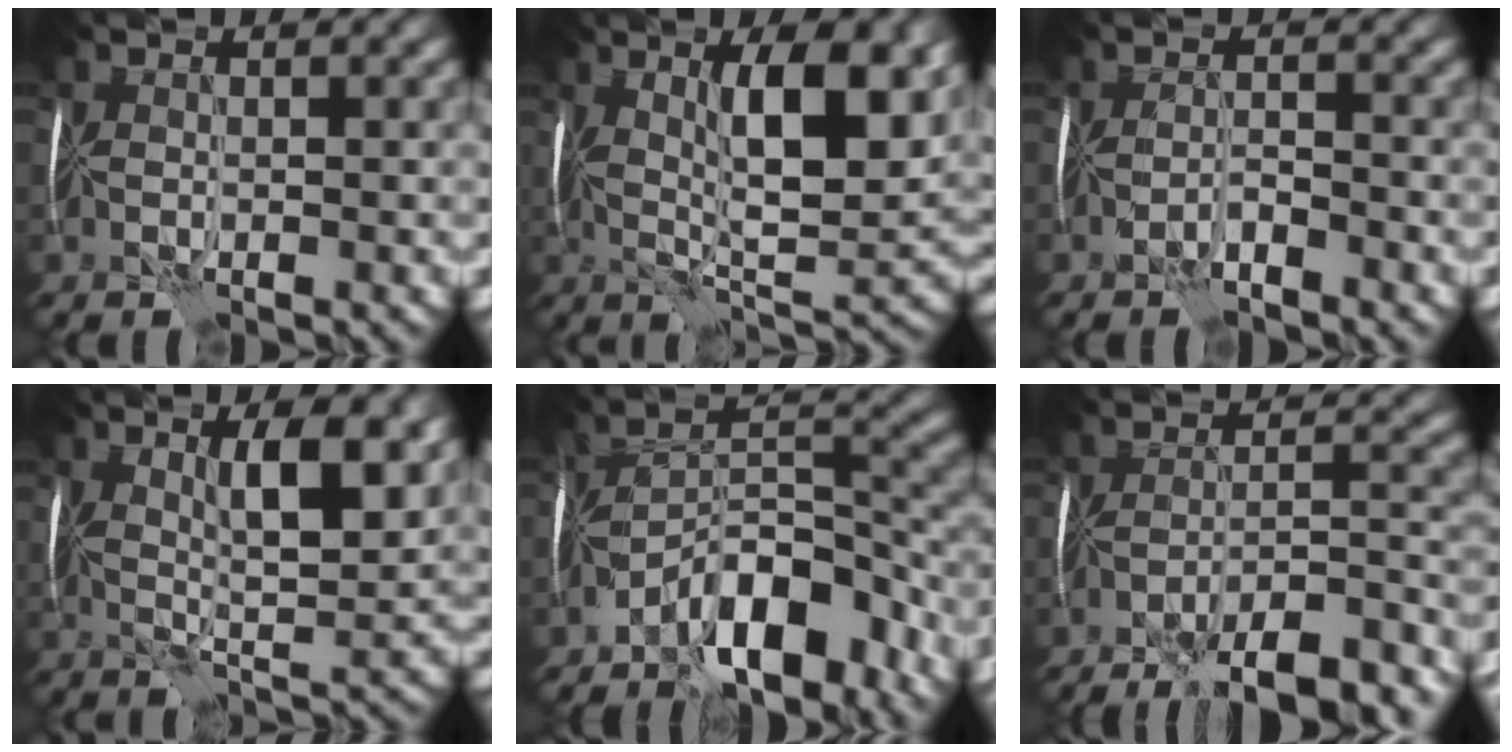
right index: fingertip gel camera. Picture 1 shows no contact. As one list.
[{"total": 9.9, "force": [2.7, 3.0, 9.1], "torque": [-0.150, 0.001, 0.040]}, {"total": 1.3, "force": [-1.2, -0.4, 0.3], "torque": [-0.005, 0.012, -0.033]}, {"total": 6.7, "force": [2.3, 1.5, 6.1], "torque": [-0.102, 0.003, 0.034]}, {"total": 8.5, "force": [-5.8, 2.9, 5.4], "torque": [-0.073, 0.023, -0.116]}, {"total": 13.1, "force": [-11.1, 2.8, 6.5], "torque": [-0.088, 0.000, -0.145]}]